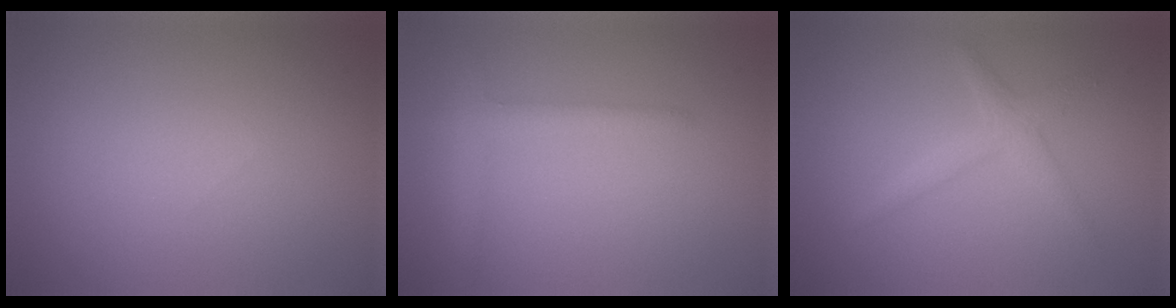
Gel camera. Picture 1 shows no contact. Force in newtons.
{"total": 2.1, "press": 2.1, "slide": 0.1}
{"total": 2.0, "press": 2.0, "slide": 0.1}